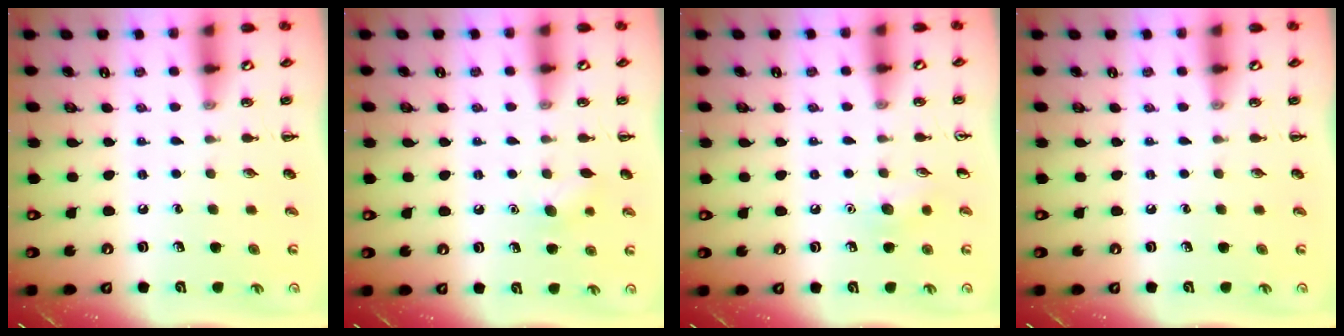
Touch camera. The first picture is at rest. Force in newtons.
{"total": 5.9, "press": 5.8, "slide": 1.4}
{"total": 6.2, "press": 5.9, "slide": 1.8}
{"total": 0.0}